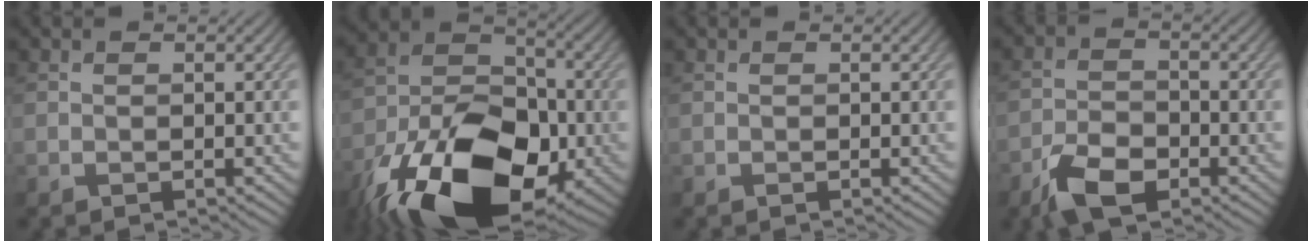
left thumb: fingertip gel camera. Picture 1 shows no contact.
{"total": 20.2, "force": [-10.7, 11.4, 12.9], "torque": [-0.250, -0.034, -0.182]}
{"total": 0.0}
{"total": 6.5, "force": [-4.0, 3.2, 4.1], "torque": [-0.082, -0.002, -0.082]}